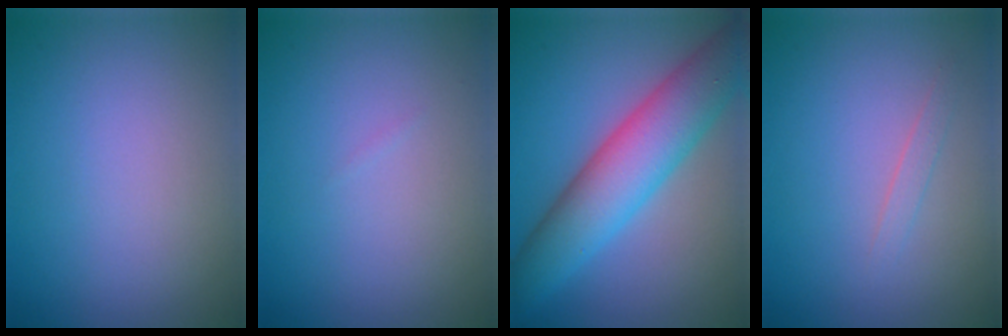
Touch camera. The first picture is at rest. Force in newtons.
{"total": 0.0}
{"total": 8.4, "press": 8.4, "slide": 0.3}
{"total": 0.9, "press": 0.9, "slide": 0.0}